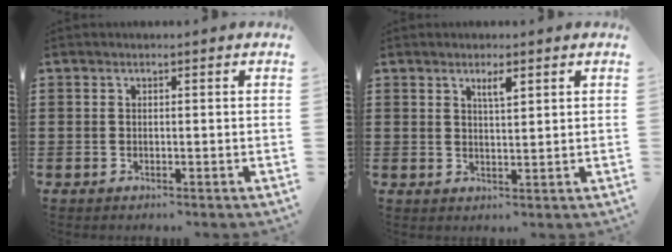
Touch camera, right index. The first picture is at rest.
{"total": 2.3, "force": [1.4, 0.4, 1.8], "torque": [-0.028, -0.002, 0.021]}